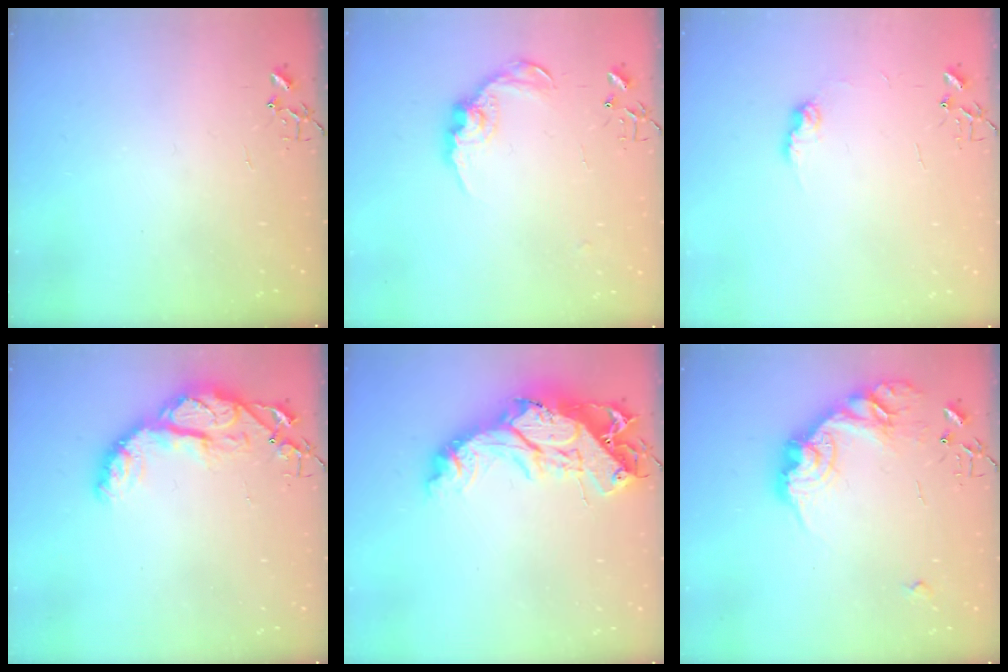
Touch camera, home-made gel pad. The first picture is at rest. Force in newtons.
{"total": 12.2, "press": 12.2, "slide": 0.5}
{"total": 7.2, "press": 7.2, "slide": 0.3}
{"total": 14.0, "press": 13.9, "slide": 1.2}
{"total": 21.7, "press": 21.6, "slide": 2.0}
{"total": 19.2, "press": 19.2, "slide": 0.8}